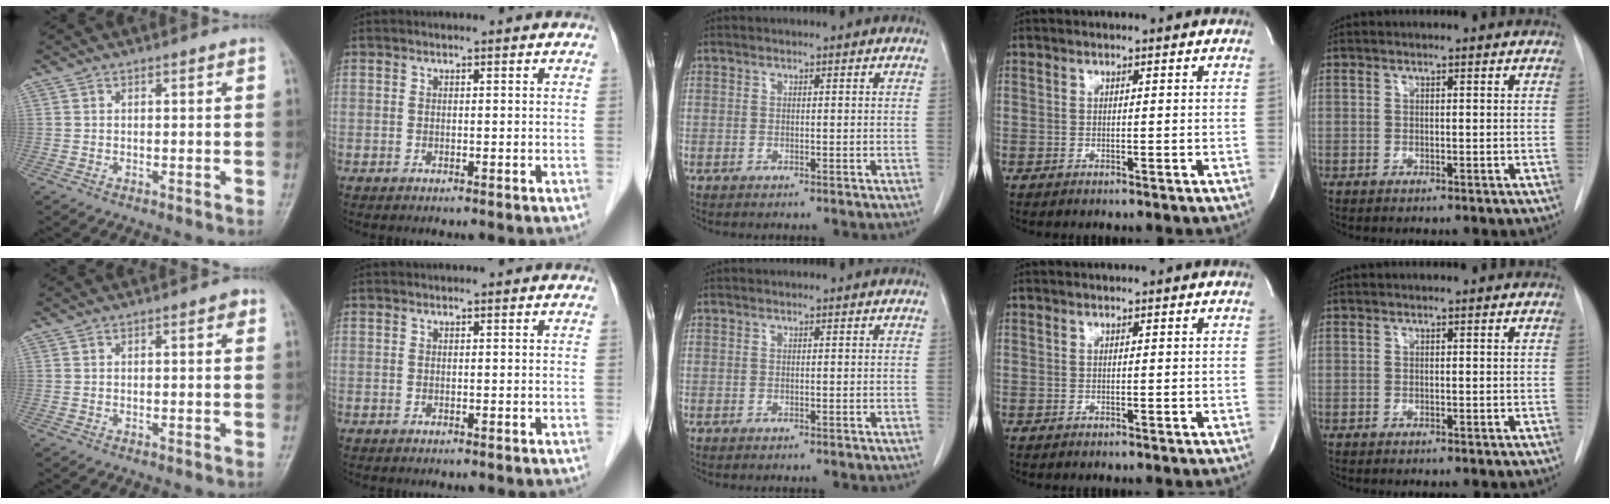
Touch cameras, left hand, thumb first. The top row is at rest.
{"thumb": {"total": 1.4, "force": [0.6, 0.6, 1.2], "torque": [-0.011, 0.001, 0.005]}}